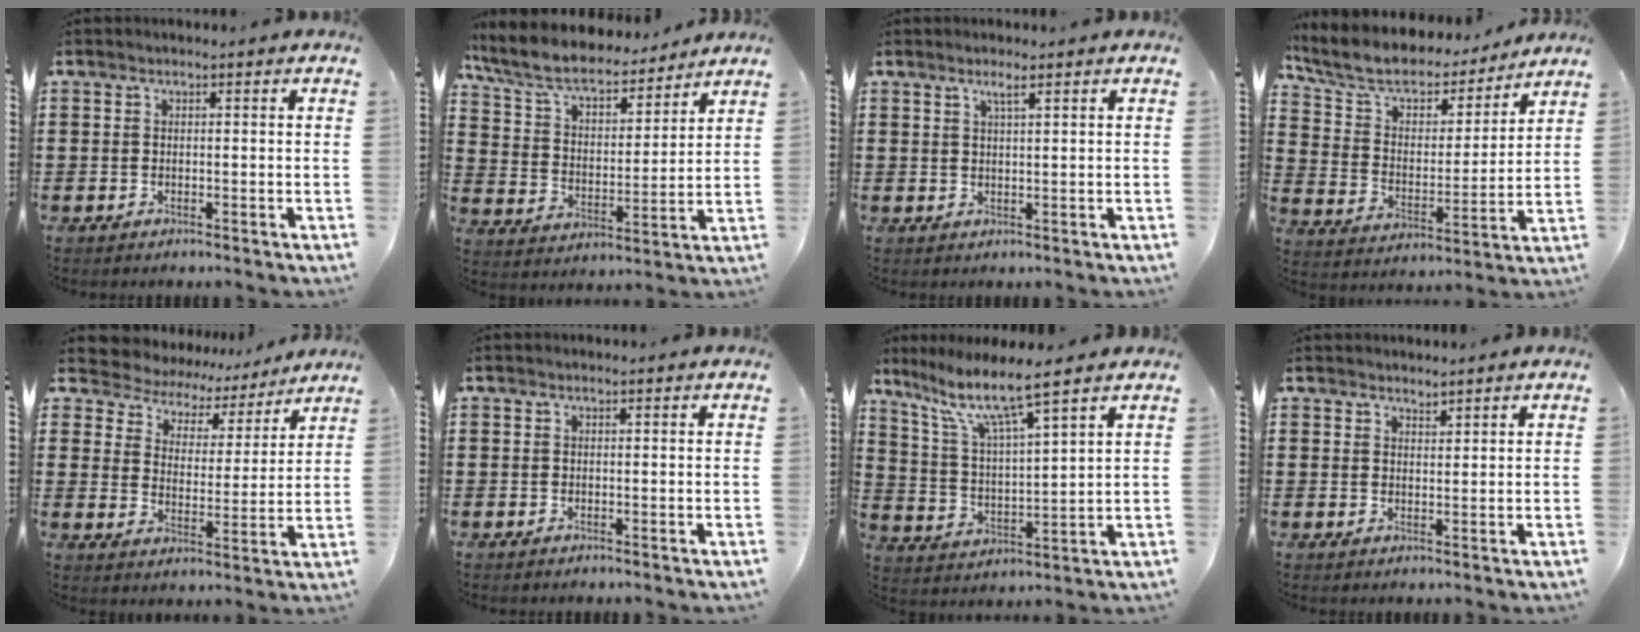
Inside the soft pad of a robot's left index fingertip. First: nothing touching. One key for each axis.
{"total": 8.0, "fx": 7.1, "fy": 1.9, "fz": 3.1, "tx": -0.092, "ty": -0.041, "tz": 0.122}
{"total": 1.7, "fx": 1.1, "fy": 0.0, "fz": 1.3, "tx": -0.027, "ty": 0.001, "tz": 0.018}
{"total": 7.3, "fx": 6.0, "fy": 3.1, "fz": 2.7, "tx": -0.084, "ty": -0.036, "tz": 0.102}
{"total": 5.2, "fx": 5.0, "fy": 1.7, "fz": 0.2, "tx": -0.038, "ty": -0.034, "tz": 0.083}
{"total": 0.0}
{"total": 8.0, "fx": 6.2, "fy": 0.6, "fz": 5.0, "tx": -0.123, "ty": -0.035, "tz": 0.100}
{"total": 1.5, "fx": 1.5, "fy": 0.2, "fz": -0.1, "tx": -0.002, "ty": 0.000, "tz": 0.029}